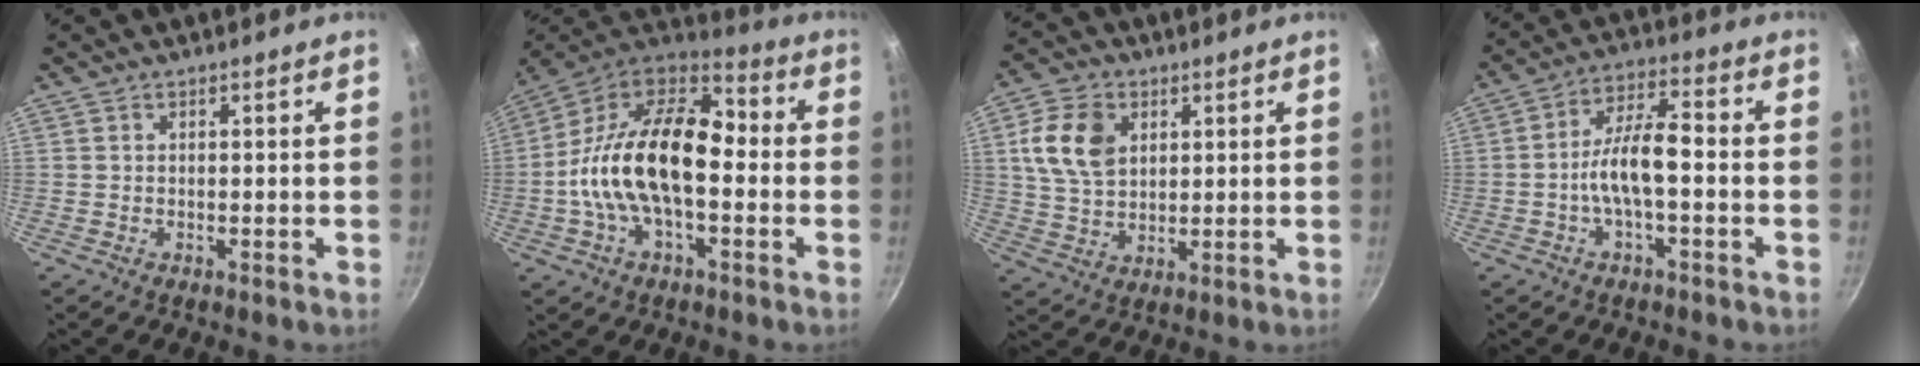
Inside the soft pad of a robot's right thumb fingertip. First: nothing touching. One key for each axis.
{"total": 22.4, "fx": -2.1, "fy": 12.7, "fz": 18.4, "tx": -0.315, "ty": 0.048, "tz": -0.057}
{"total": 11.0, "fx": 3.3, "fy": 7.8, "fz": 7.1, "tx": -0.113, "ty": -0.002, "tz": 0.061}
{"total": 9.1, "fx": -1.9, "fy": 3.2, "fz": 8.3, "tx": -0.147, "ty": 0.037, "tz": -0.043}